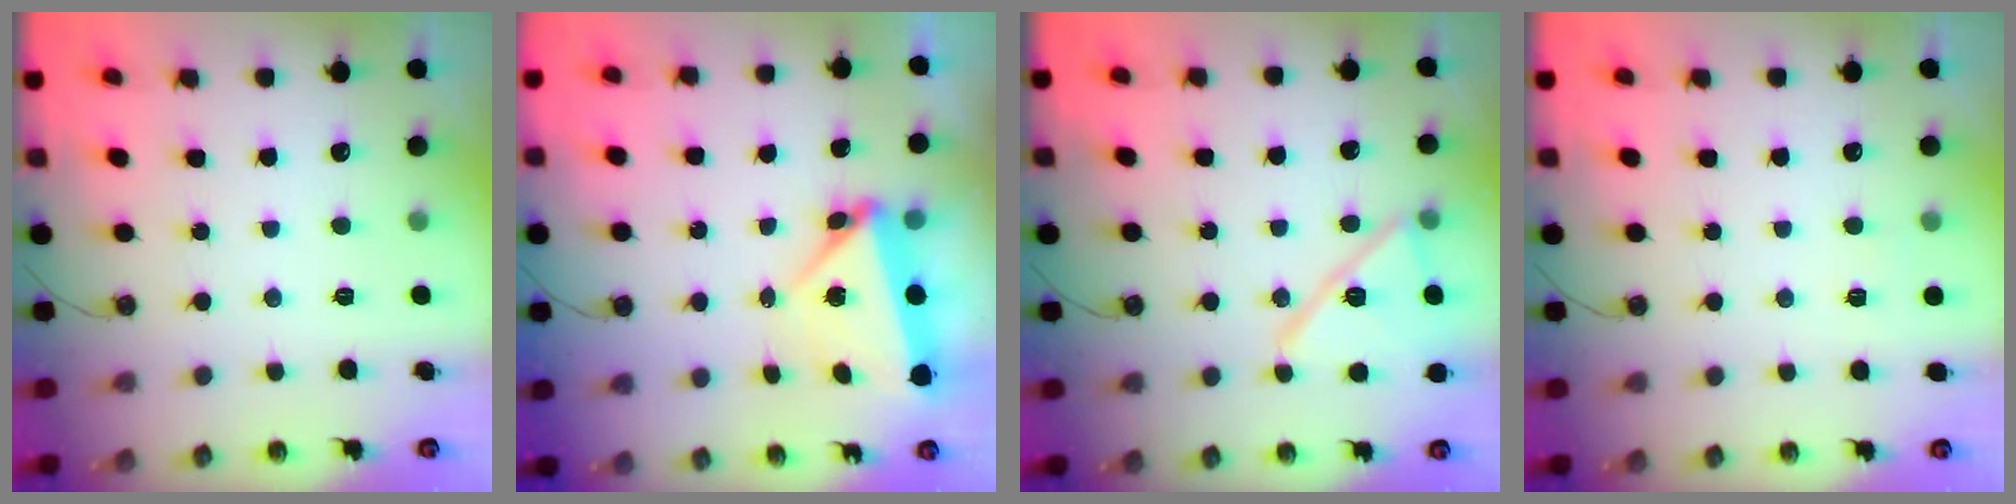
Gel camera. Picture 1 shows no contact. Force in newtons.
{"total": 7.1, "press": 7.0, "slide": 0.7}
{"total": 14.7, "press": 14.6, "slide": 1.2}
{"total": 2.7, "press": 2.4, "slide": 1.3}